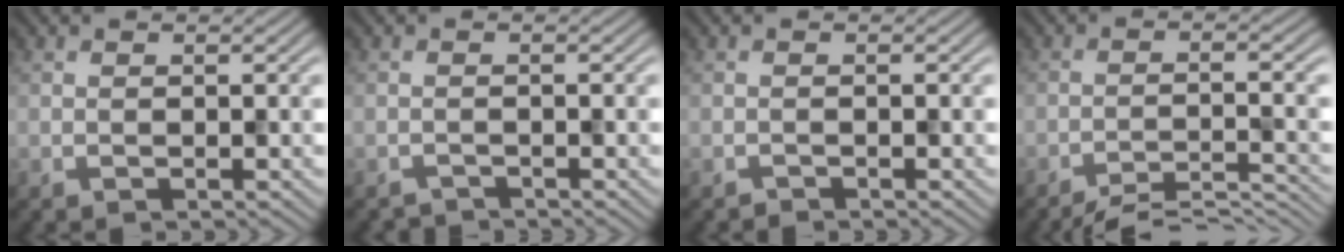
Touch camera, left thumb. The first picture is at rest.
{"total": 1.3, "force": [-1.3, 0.1, 0.0], "torque": [0.002, -0.002, -0.027]}
{"total": 0.6, "force": [-0.6, 0.1, 0.0], "torque": [0.000, 0.000, -0.014]}
{"total": 6.6, "force": [-5.4, 0.9, 3.7], "torque": [-0.069, 0.003, -0.079]}